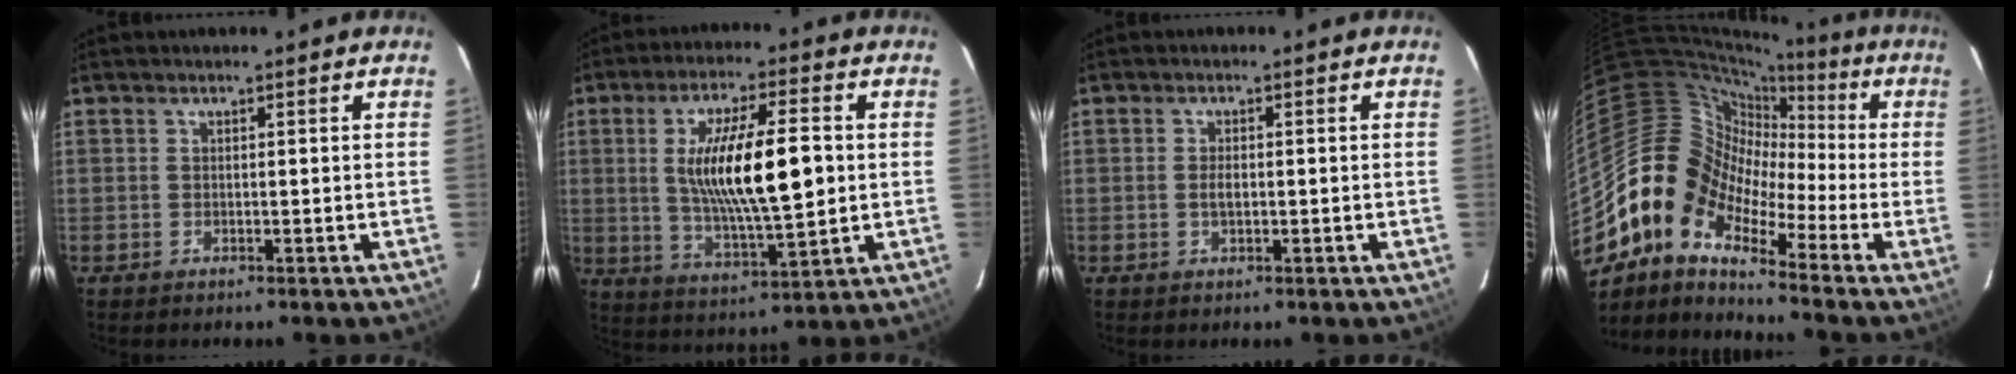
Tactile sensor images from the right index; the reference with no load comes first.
{"total": 16.0, "force": [1.2, 4.0, 15.4], "torque": [-0.275, -0.004, 0.030]}
{"total": 1.7, "force": [0.0, 0.8, 1.5], "torque": [-0.029, 0.001, -0.001]}
{"total": 10.4, "force": [-6.2, 6.9, 4.8], "torque": [-0.075, 0.024, -0.152]}